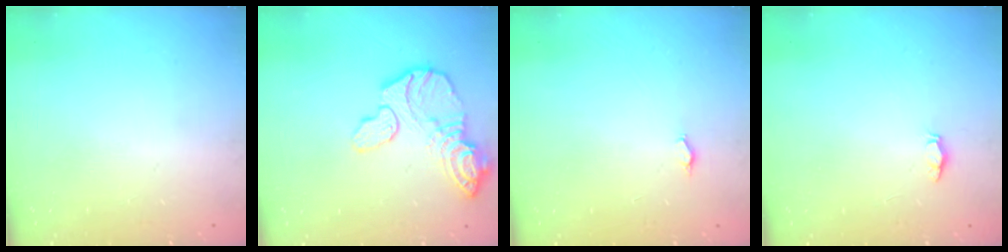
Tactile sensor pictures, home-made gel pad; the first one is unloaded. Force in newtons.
{"total": 14.7, "press": 14.6, "slide": 1.4}
{"total": 12.3, "press": 4.2, "slide": 11.6}
{"total": 2.2, "press": 2.2, "slide": 0.3}